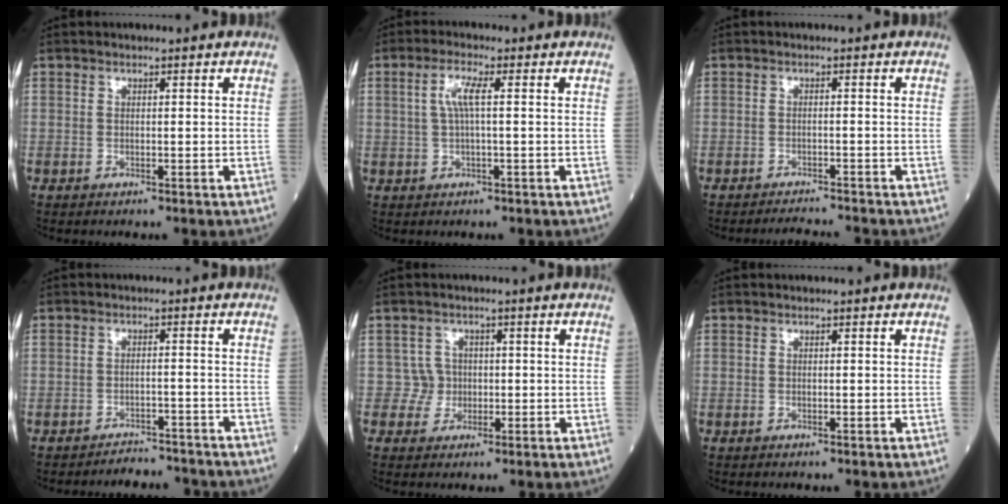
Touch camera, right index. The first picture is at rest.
{"total": 3.6, "force": [0.7, 0.4, 3.5], "torque": [-0.076, 0.010, 0.014]}
{"total": 3.6, "force": [-3.6, -0.6, 0.3], "torque": [-0.002, -0.012, -0.055]}
{"total": 5.2, "force": [-5.1, 1.0, 0.1], "torque": [0.005, 0.003, -0.074]}
{"total": 2.4, "force": [-0.2, 2.3, -0.5], "torque": [0.020, 0.008, -0.007]}
{"total": 0.0}